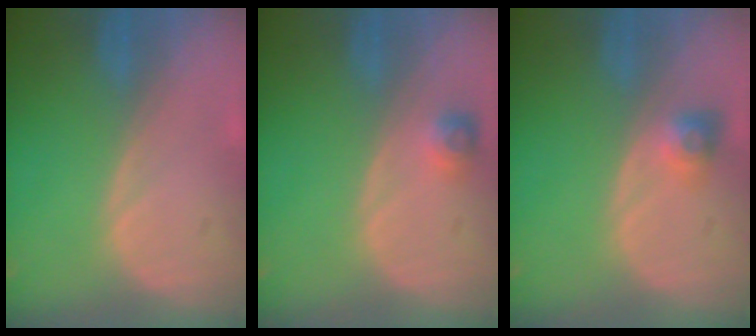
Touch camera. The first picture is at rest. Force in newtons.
{"total": 2.4, "press": 2.2, "slide": 0.9}
{"total": 3.0, "press": 2.7, "slide": 1.3}